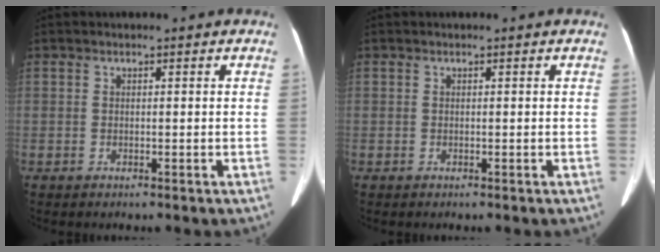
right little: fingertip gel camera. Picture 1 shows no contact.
{"total": 0.0}